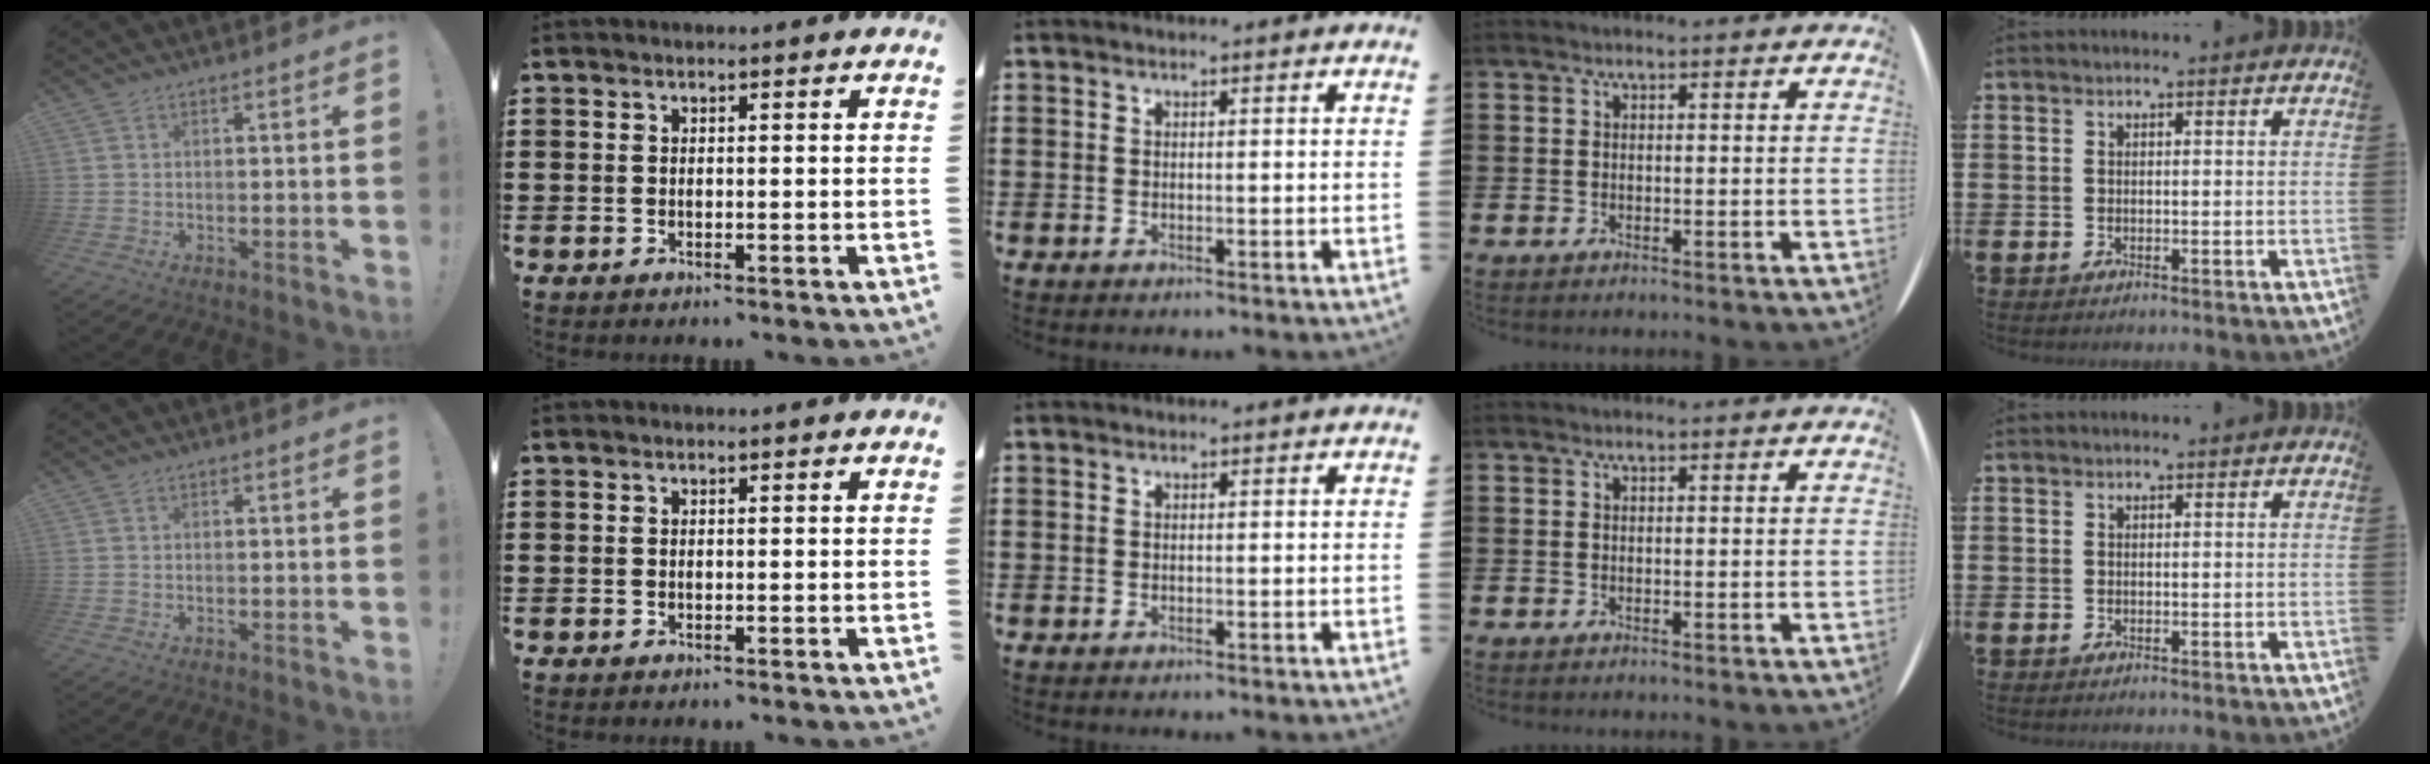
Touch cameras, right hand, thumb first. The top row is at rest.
{}